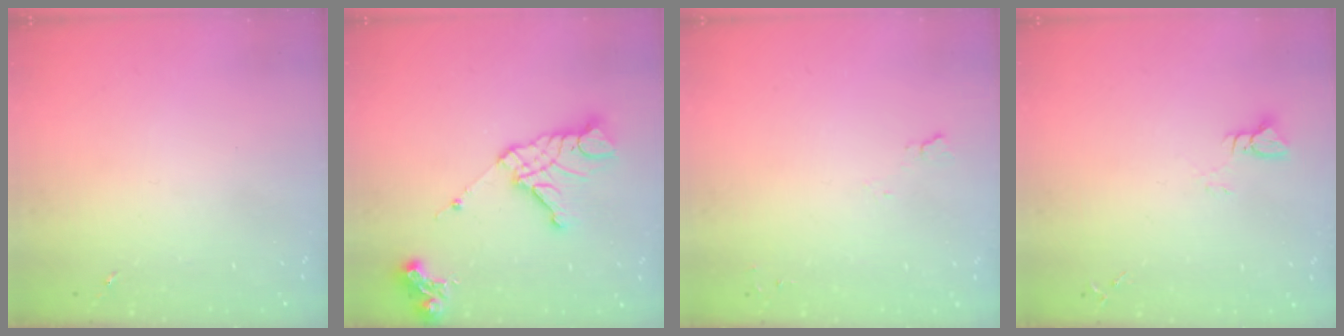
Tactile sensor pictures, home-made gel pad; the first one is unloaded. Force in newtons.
{"total": 14.9, "press": 14.8, "slide": 1.6}
{"total": 5.1, "press": 5.1, "slide": 0.6}
{"total": 2.9, "press": 2.9, "slide": 0.2}